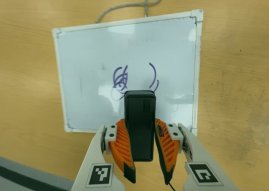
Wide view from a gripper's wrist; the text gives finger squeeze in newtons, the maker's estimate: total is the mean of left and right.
{"total": 12.6, "left": 9.0, "right": 16.3}